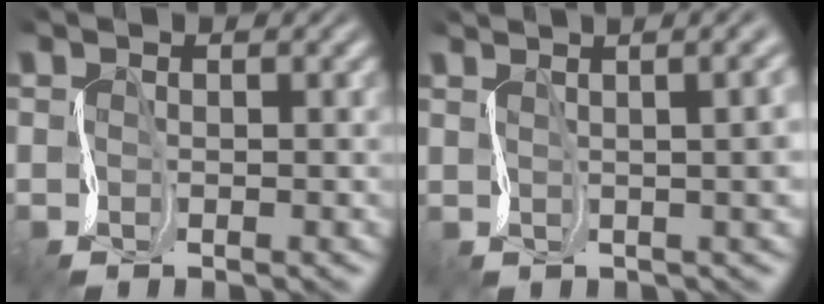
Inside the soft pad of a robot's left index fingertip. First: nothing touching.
{"total": 9.5, "force": [2.2, 4.8, 7.9], "torque": [-0.048, 0.051, 0.001]}